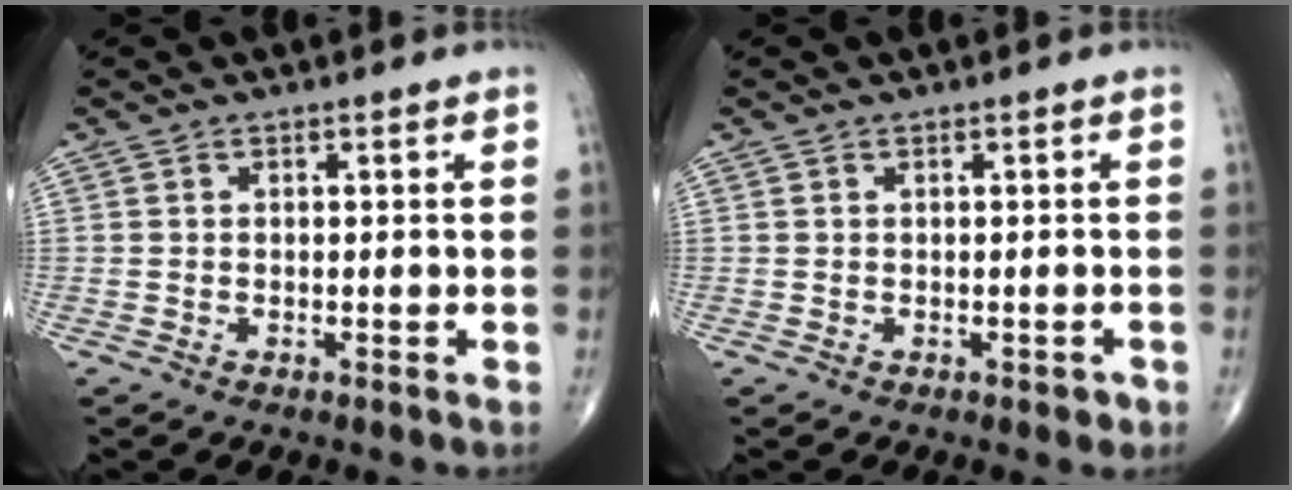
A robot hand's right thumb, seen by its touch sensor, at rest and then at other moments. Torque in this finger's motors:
{"motor_torque": [-0.25, -0.05, -0.13, -0.09, 0.02]}